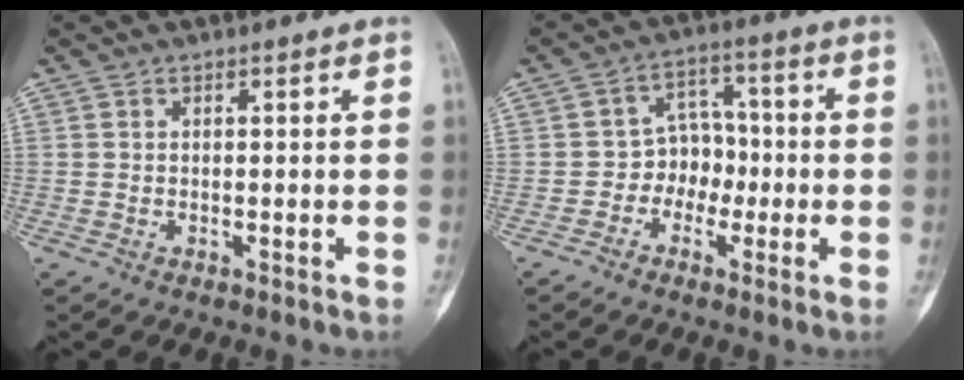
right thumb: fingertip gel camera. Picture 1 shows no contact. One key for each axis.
{"total": 6.3, "fx": -1.9, "fy": 5.3, "fz": 2.9, "tx": -0.001, "ty": 0.027, "tz": -0.046}